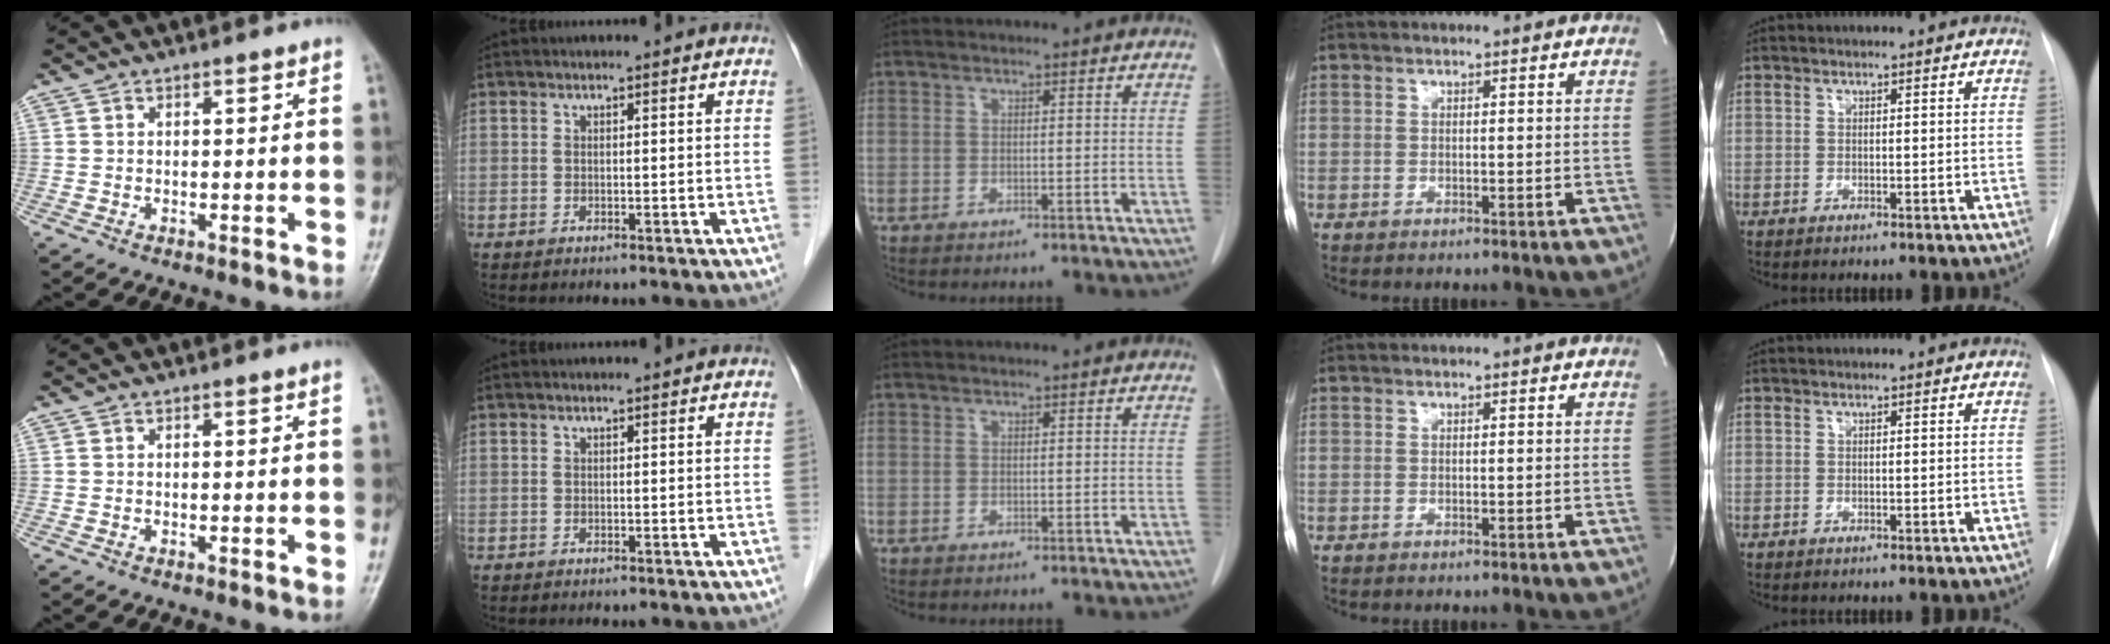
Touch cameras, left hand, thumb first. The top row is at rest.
{}